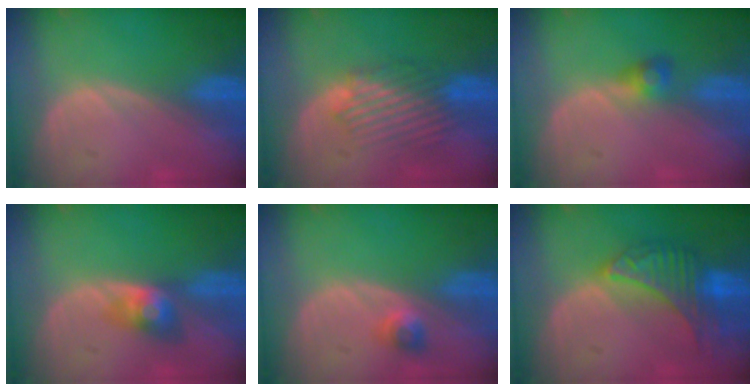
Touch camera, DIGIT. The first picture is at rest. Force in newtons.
{"total": 5.9, "press": 5.7, "slide": 1.6}
{"total": 2.5, "press": 2.4, "slide": 0.7}
{"total": 3.5, "press": 3.5, "slide": 0.2}
{"total": 2.4, "press": 2.0, "slide": 1.2}
{"total": 7.5, "press": 7.5, "slide": 0.1}